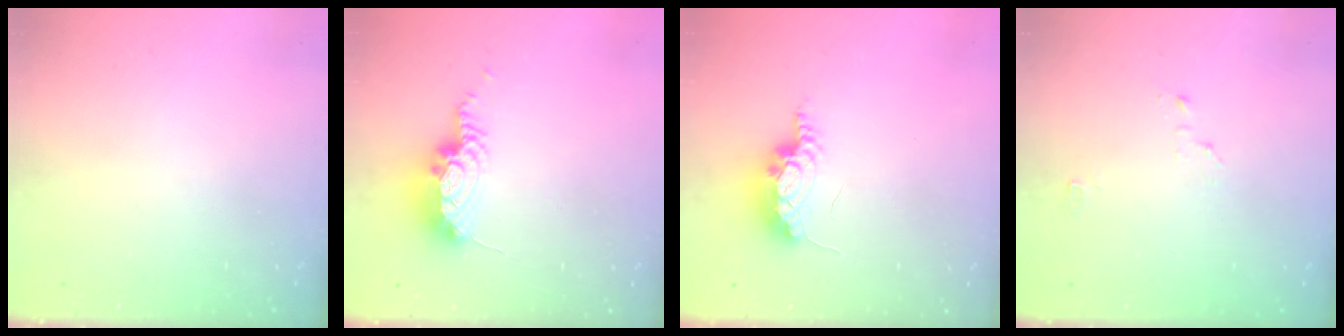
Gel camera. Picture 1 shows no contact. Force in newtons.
{"total": 8.3, "press": 8.1, "slide": 1.6}
{"total": 10.6, "press": 8.5, "slide": 6.4}
{"total": 2.1, "press": 2.1, "slide": 0.2}